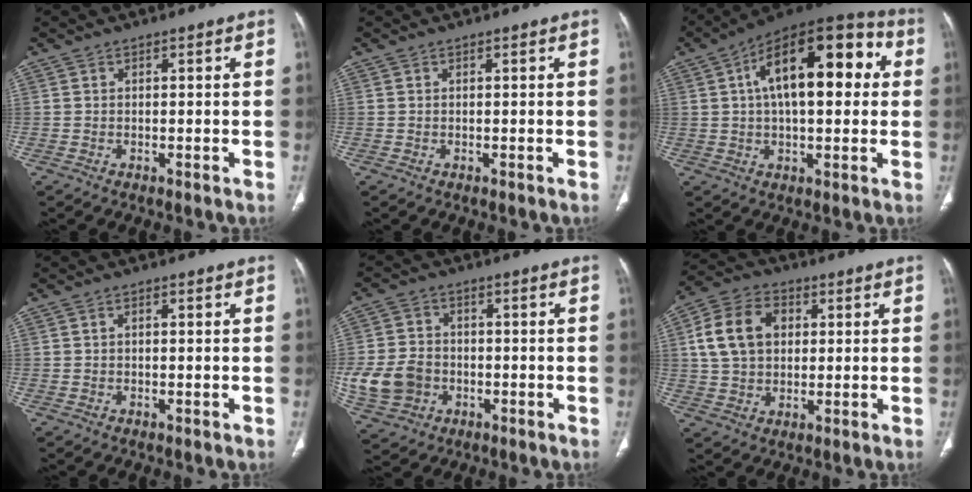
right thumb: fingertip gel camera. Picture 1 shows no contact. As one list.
[{"total": 0.0}, {"total": 21.0, "force": [4.4, 9.9, 17.9], "torque": [-0.249, 0.034, 0.057]}, {"total": 0.8, "force": [0.1, 0.5, 0.6], "torque": [-0.012, 0.002, 0.001]}, {"total": 10.9, "force": [-2.3, 9.1, 5.6], "torque": [-0.102, 0.012, -0.036]}, {"total": 13.1, "force": [2.9, 9.6, 8.4], "torque": [-0.141, 0.012, 0.049]}]